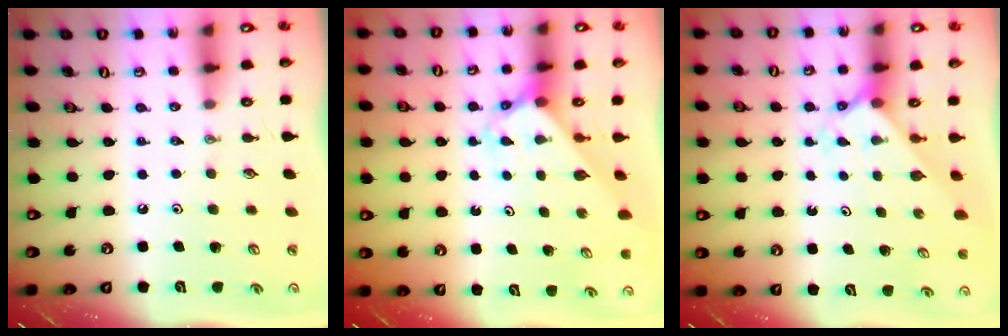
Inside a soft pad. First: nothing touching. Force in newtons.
{"total": 2.7, "press": 2.7, "slide": 0.2}
{"total": 2.3, "press": 2.3, "slide": 0.2}